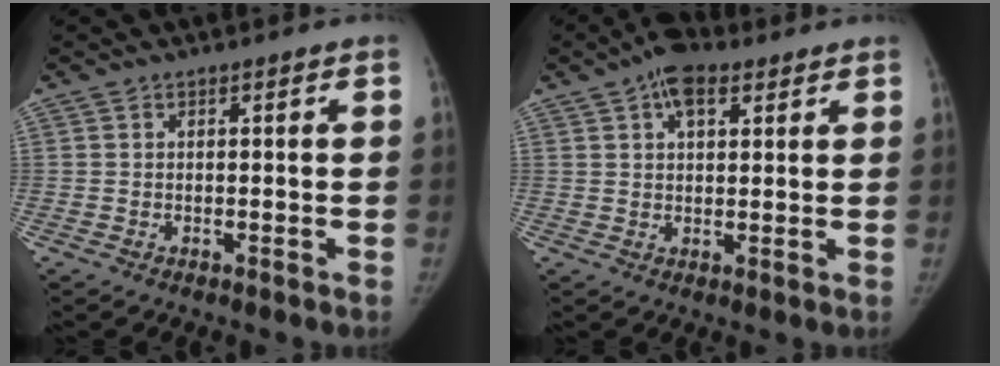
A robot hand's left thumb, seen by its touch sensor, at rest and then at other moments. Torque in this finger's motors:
{"motor_torque": [1.20, 0.56, 1.37, -1.04, 0.34]}